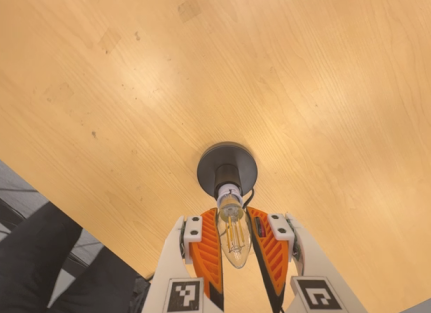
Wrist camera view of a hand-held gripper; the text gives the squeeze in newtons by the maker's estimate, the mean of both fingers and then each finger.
{"total": 12.2, "left": 12.2, "right": 12.2}